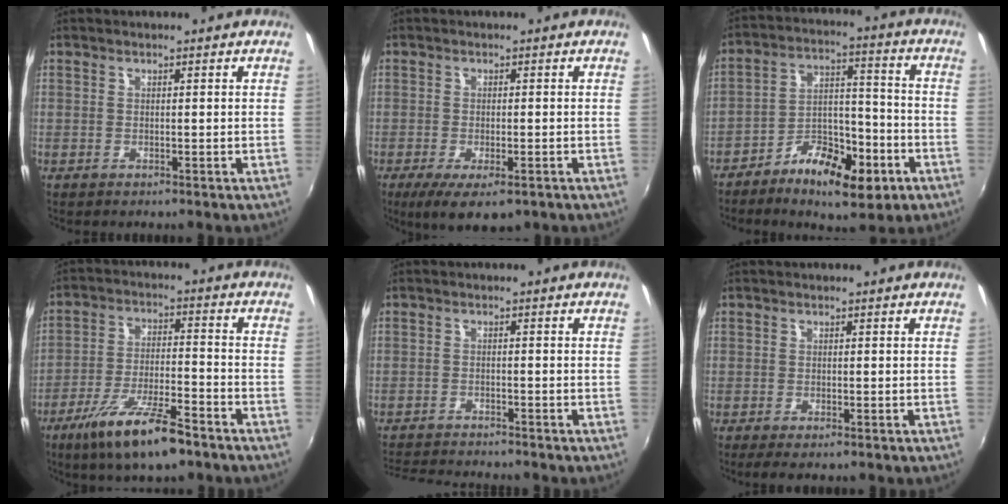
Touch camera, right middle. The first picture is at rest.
{"total": 7.4, "force": [-4.4, 2.7, 5.3], "torque": [-0.111, -0.034, -0.069]}
{"total": 13.0, "force": [-7.2, 5.4, 9.4], "torque": [-0.162, 0.015, -0.115]}
{"total": 13.3, "force": [-9.1, 3.2, 9.2], "torque": [-0.188, -0.024, -0.159]}
{"total": 7.4, "force": [-7.1, 1.1, 1.8], "torque": [-0.059, -0.010, -0.120]}
{"total": 1.8, "force": [-1.3, 0.4, 1.2], "torque": [-0.023, -0.008, -0.021]}